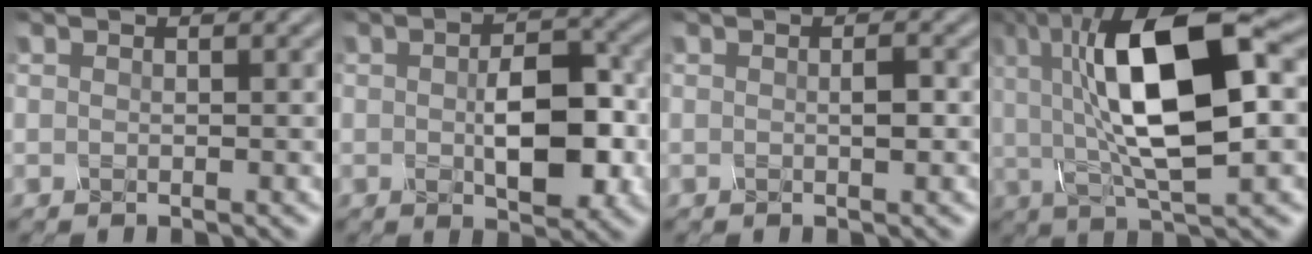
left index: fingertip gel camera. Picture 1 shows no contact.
{"total": 6.4, "force": [-0.6, 3.2, 5.5], "torque": [-0.092, -0.005, -0.005]}
{"total": 1.0, "force": [0.0, 0.2, 1.0], "torque": [-0.019, 0.000, 0.001]}
{"total": 13.1, "force": [2.3, 4.4, 12.1], "torque": [-0.202, 0.016, 0.035]}